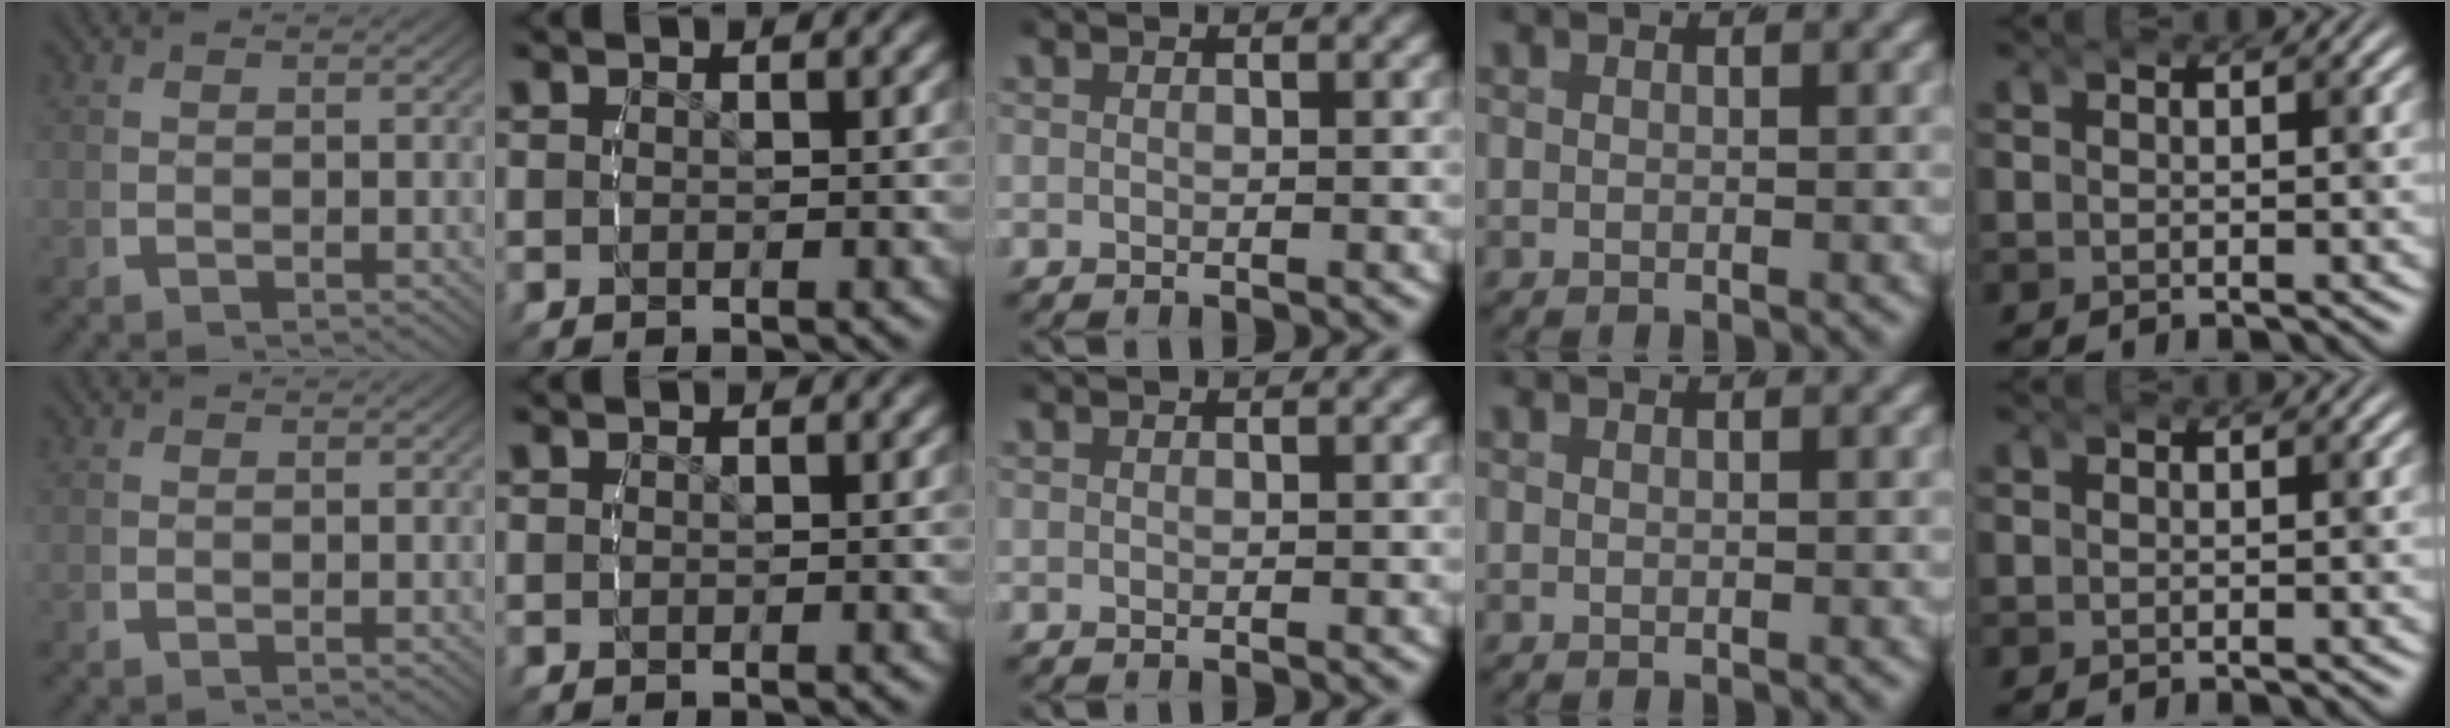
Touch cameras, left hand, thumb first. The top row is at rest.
{}